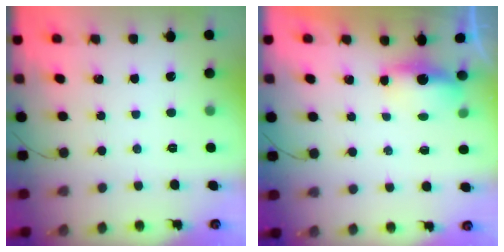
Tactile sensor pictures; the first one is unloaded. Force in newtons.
{"total": 6.2, "press": 4.3, "slide": 4.6}